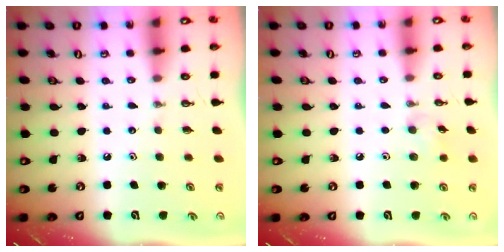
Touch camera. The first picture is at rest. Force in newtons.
{"total": 5.3, "press": 5.1, "slide": 1.4}